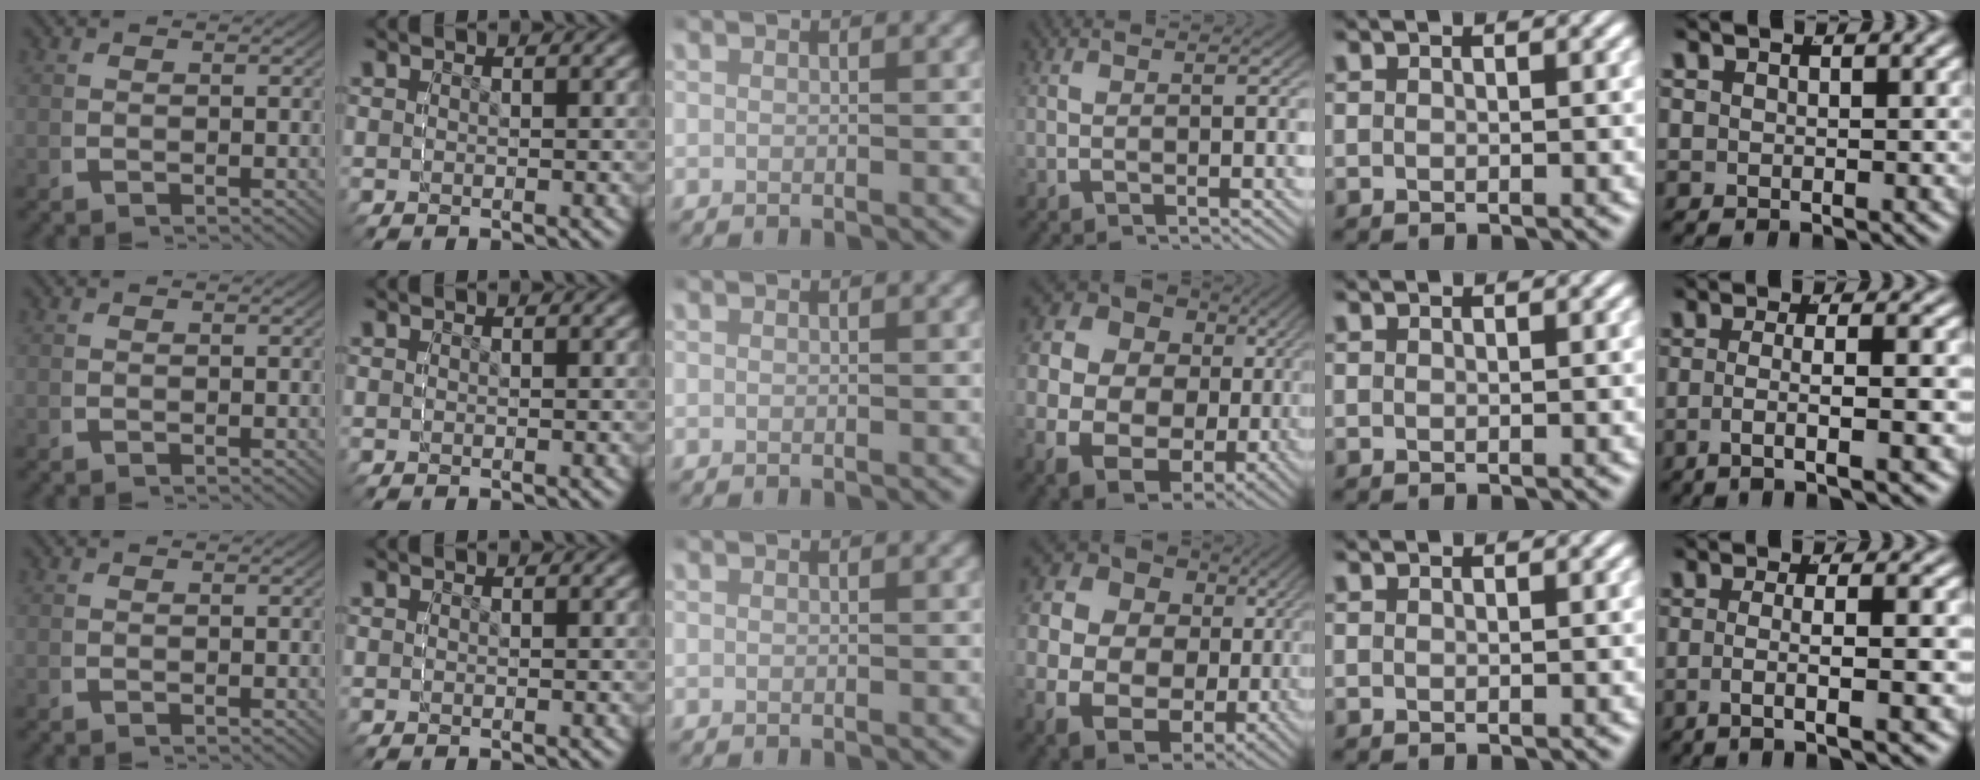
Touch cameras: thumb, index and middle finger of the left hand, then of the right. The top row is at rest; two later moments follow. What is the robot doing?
{"motion": "grasp_and_lifting", "object": "sponge"}